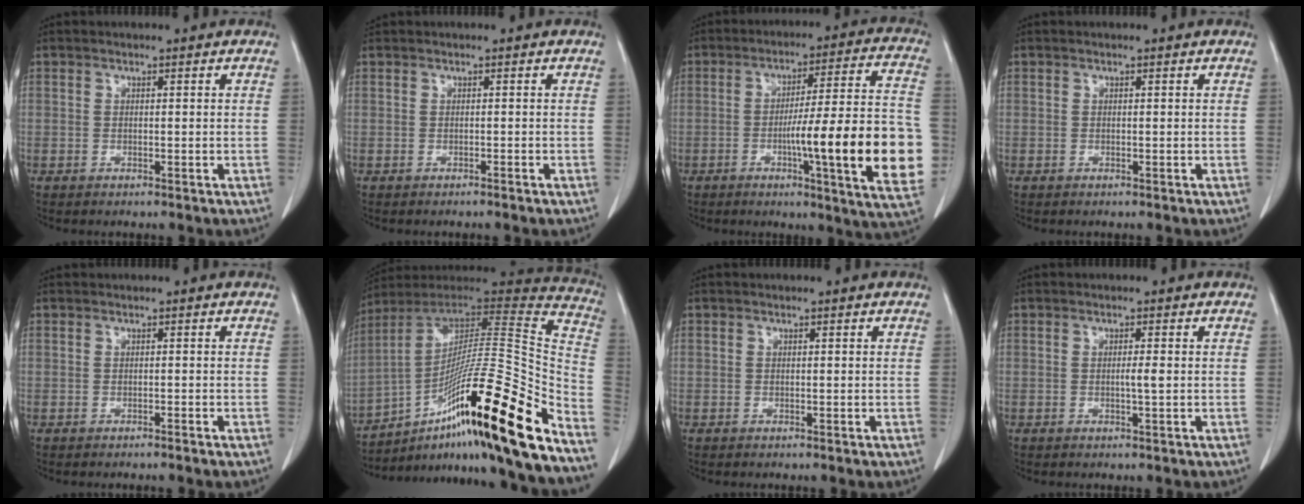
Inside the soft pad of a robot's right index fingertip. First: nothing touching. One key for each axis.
{"total": 0.6, "fx": -0.4, "fy": 0.1, "fz": 0.4, "tx": -0.014, "ty": 0.006, "tz": 0.000}
{"total": 20.3, "fx": -4.3, "fy": 0.5, "fz": 19.8, "tx": -0.216, "ty": 0.007, "tz": -0.055}
{"total": 0.0}
{"total": 0.6, "fx": -0.5, "fy": 0.1, "fz": 0.3, "tx": -0.010, "ty": -0.001, "tz": -0.004}
{"total": 31.8, "fx": -18.5, "fy": 1.3, "fz": 25.8, "tx": -0.315, "ty": 0.011, "tz": -0.303}
{"total": 0.0}
{"total": 1.3, "fx": -0.1, "fy": -0.2, "fz": 1.3, "tx": -0.026, "ty": -0.002, "tz": -0.003}